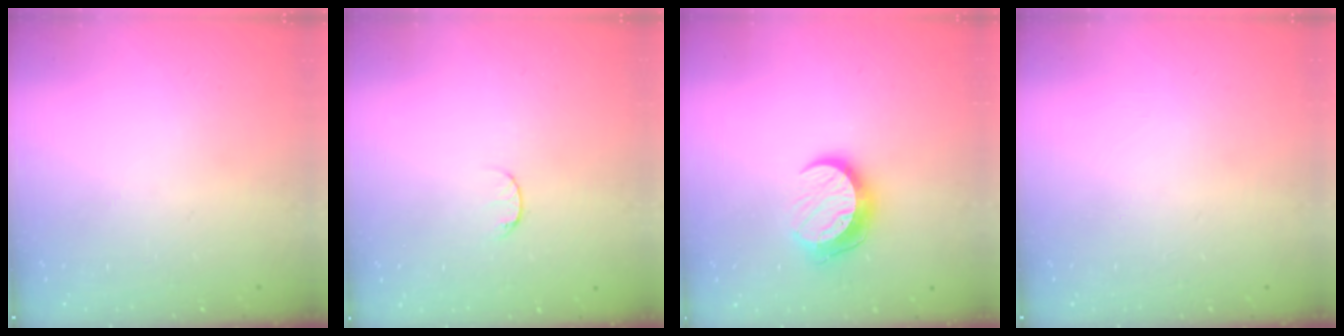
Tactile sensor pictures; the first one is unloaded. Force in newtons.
{"total": 5.3, "press": 5.3, "slide": 0.6}
{"total": 10.7, "press": 10.7, "slide": 0.8}
{"total": 0.0}